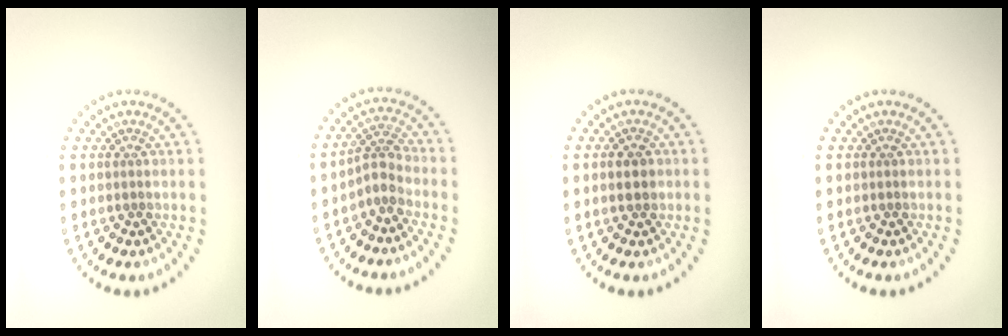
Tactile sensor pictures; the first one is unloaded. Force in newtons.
{"total": 2.3, "press": 1.6, "slide": 1.7}
{"total": 2.3, "press": 2.3, "slide": 0.2}
{"total": 0.0}